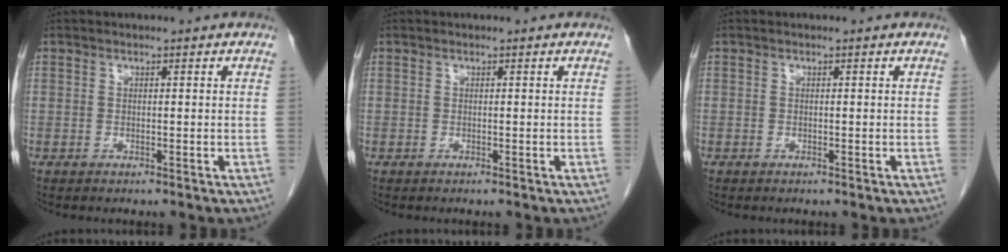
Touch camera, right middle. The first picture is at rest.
{"total": 0.0}
{"total": 0.0}